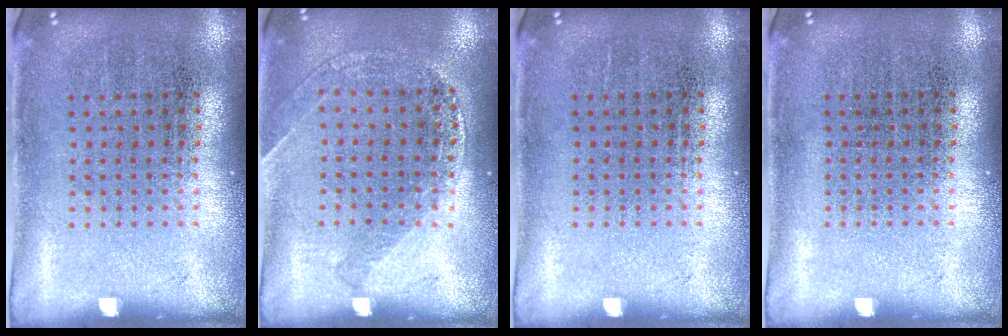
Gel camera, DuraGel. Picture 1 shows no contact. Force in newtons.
{"total": 1.2, "press": 1.2, "slide": 0.1}
{"total": 0.0}
{"total": 0.0}